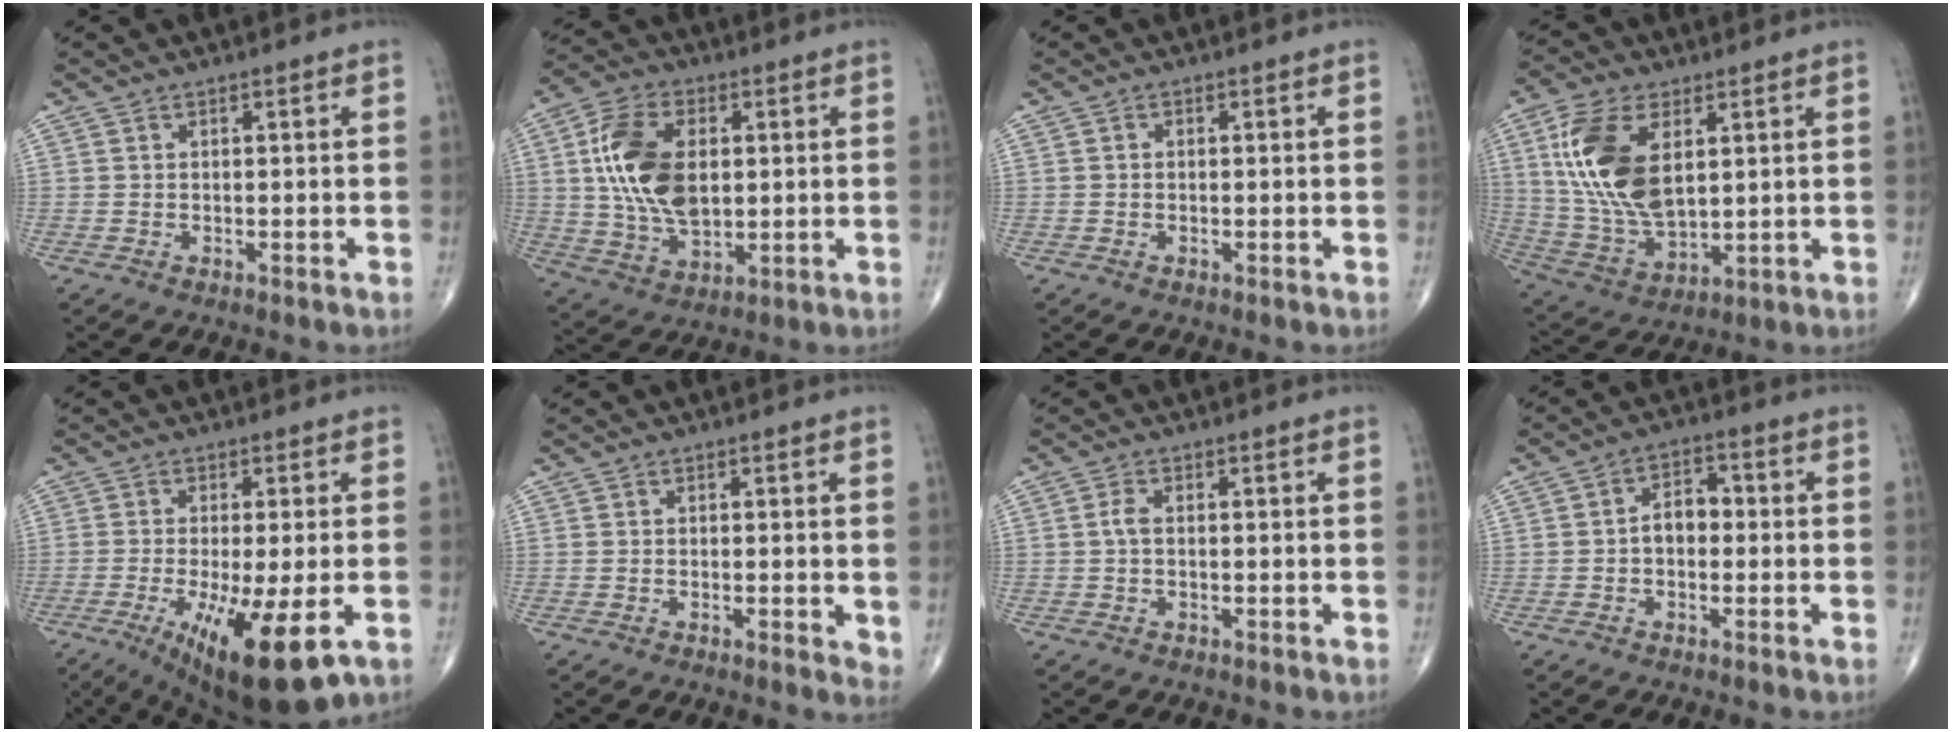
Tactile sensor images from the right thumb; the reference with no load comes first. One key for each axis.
{"total": 15.5, "fx": 2.2, "fy": 9.3, "fz": 12.3, "tx": -0.223, "ty": -0.002, "tz": 0.044}
{"total": 0.5, "fx": -0.1, "fy": 0.5, "fz": 0.3, "tx": -0.002, "ty": 0.001, "tz": -0.005}
{"total": 17.1, "fx": 4.7, "fy": 9.3, "fz": 13.6, "tx": -0.268, "ty": -0.016, "tz": 0.097}
{"total": 14.3, "fx": -5.1, "fy": 3.5, "fz": 12.9, "tx": -0.206, "ty": -0.022, "tz": -0.068}
{"total": 2.5, "fx": -0.1, "fy": 0.8, "fz": 2.4, "tx": -0.035, "ty": -0.008, "tz": -0.007}
{"total": 1.7, "fx": -0.1, "fy": 0.8, "fz": 1.5, "tx": -0.031, "ty": 0.001, "tz": -0.005}
{"total": 6.4, "fx": -0.7, "fy": 4.2, "fz": 4.8, "tx": -0.063, "ty": 0.027, "tz": -0.023}